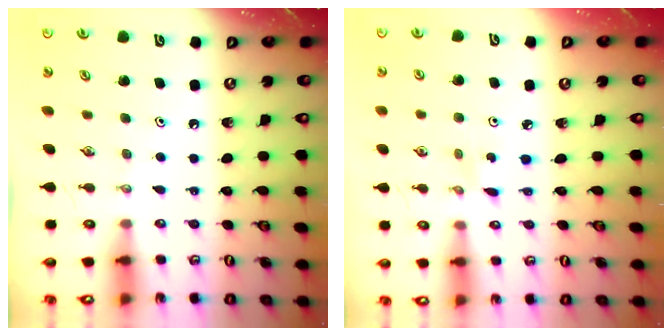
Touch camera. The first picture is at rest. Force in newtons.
{"total": 2.6, "press": 2.6, "slide": 0.3}